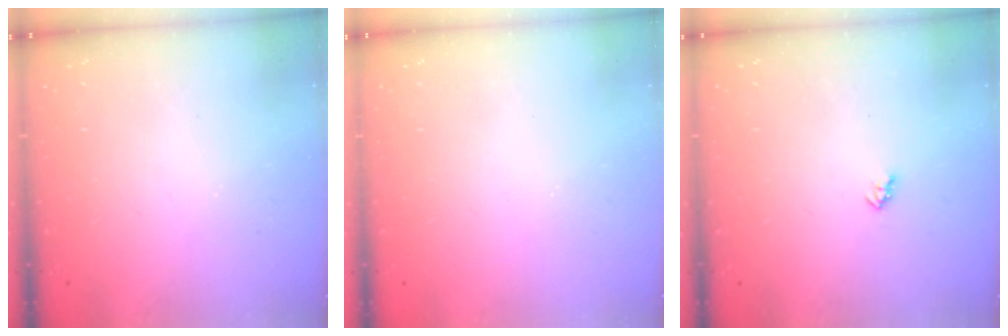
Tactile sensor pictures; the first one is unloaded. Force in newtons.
{"total": 0.0}
{"total": 2.0, "press": 2.0, "slide": 0.3}